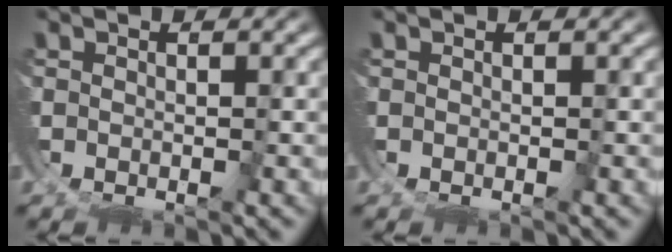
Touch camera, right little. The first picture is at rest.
{"total": 0.0}